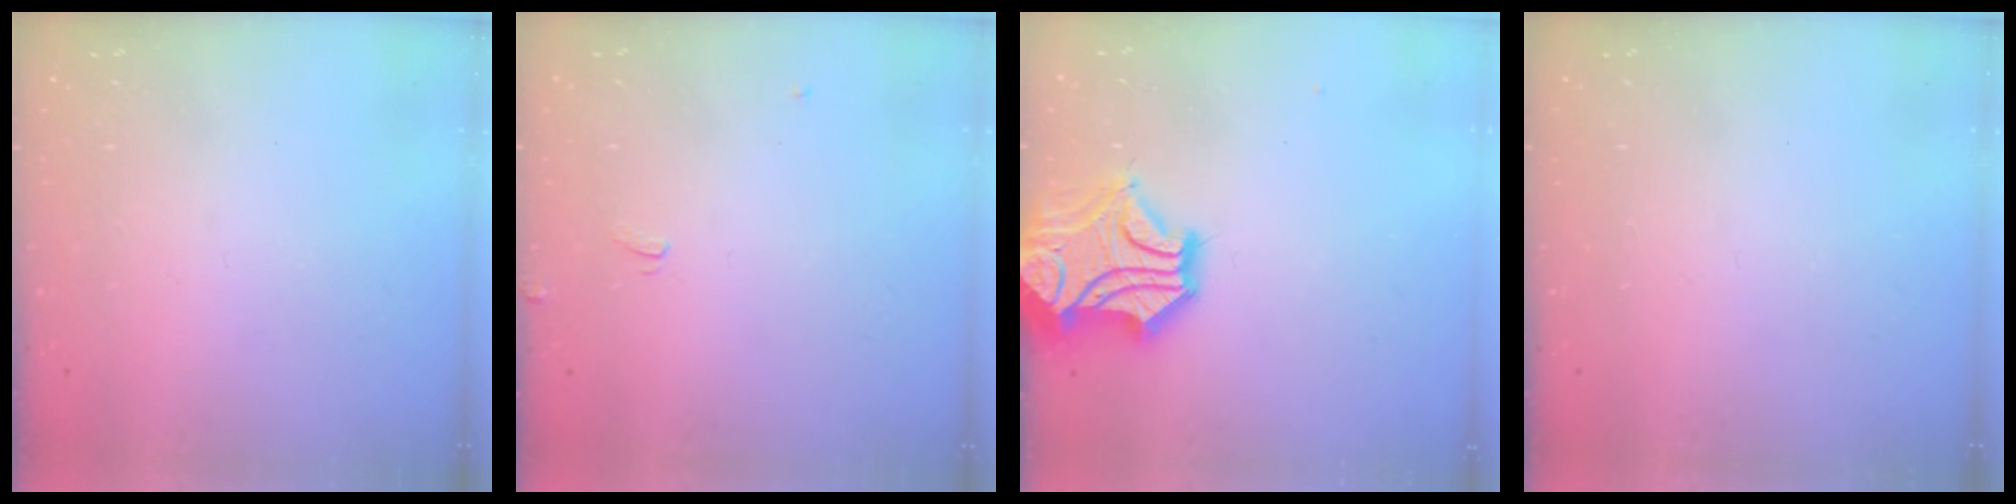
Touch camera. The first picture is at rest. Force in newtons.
{"total": 2.5, "press": 2.5, "slide": 0.4}
{"total": 9.0, "press": 8.7, "slide": 2.2}
{"total": 0.0}